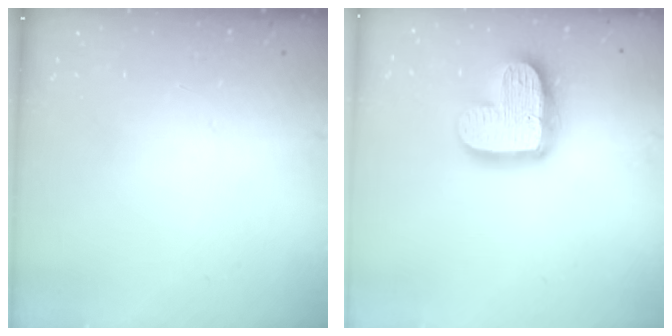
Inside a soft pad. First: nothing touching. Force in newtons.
{"total": 17.1, "press": 17.1, "slide": 1.4}